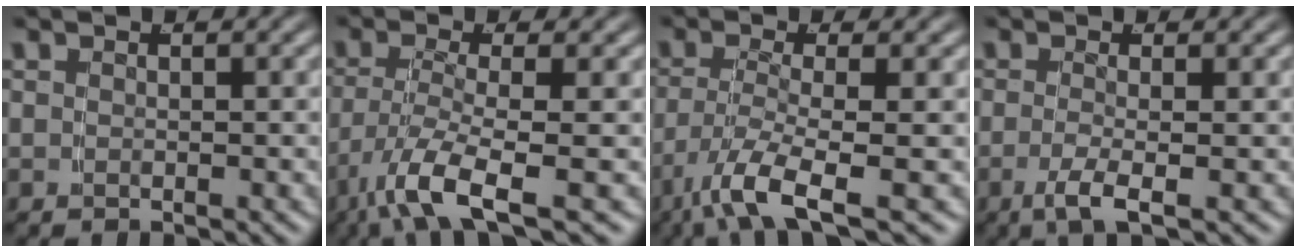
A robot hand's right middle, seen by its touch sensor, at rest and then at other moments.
{"total": 5.9, "force": [-3.3, 1.4, 4.6], "torque": [-0.098, -0.032, -0.040]}
{"total": 5.7, "force": [-3.4, 1.3, 4.4], "torque": [-0.093, -0.033, -0.041]}
{"total": 2.7, "force": [-1.2, 0.2, 2.4], "torque": [-0.061, -0.016, -0.016]}